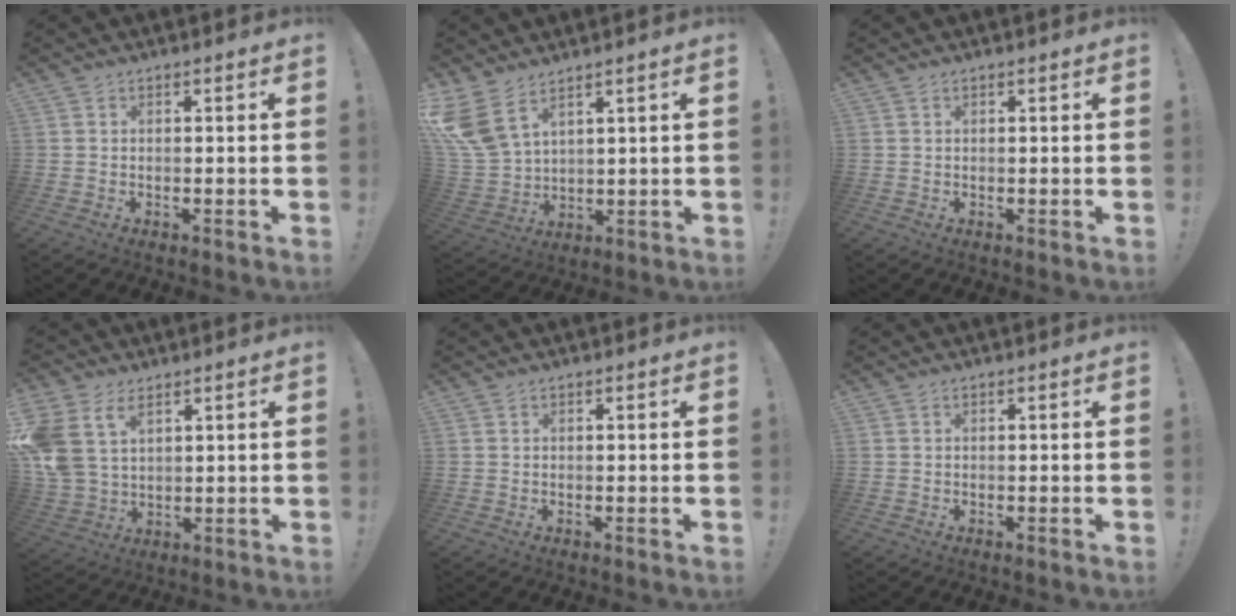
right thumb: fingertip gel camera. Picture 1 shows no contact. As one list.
[{"total": 11.4, "force": [7.3, 5.6, 6.8], "torque": [-0.150, -0.040, 0.139]}, {"total": 0.0}, {"total": 11.5, "force": [5.7, 7.5, 6.6], "torque": [-0.151, -0.025, 0.113]}, {"total": 0.0}, {"total": 0.0}]